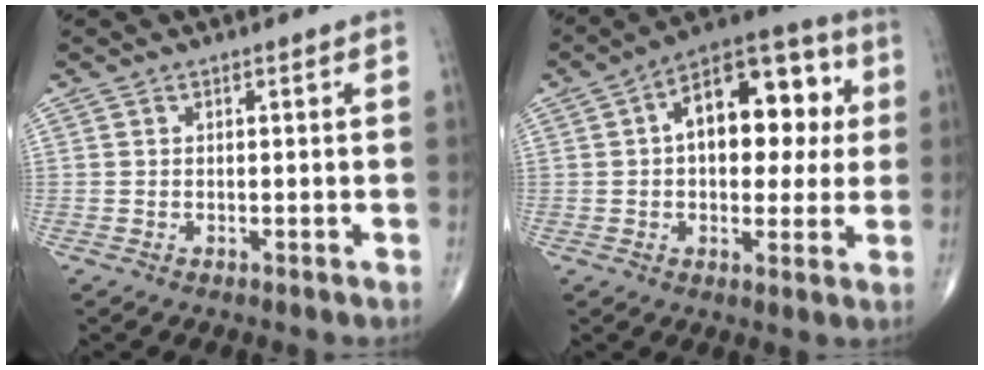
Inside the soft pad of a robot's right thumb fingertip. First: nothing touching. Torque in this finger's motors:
{"motor_torque": [0.62, 3.51, 1.65, 0.39, 0.14]}